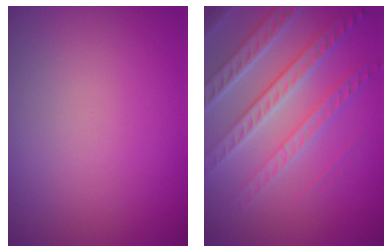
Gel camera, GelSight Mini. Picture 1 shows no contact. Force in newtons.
{"total": 6.8, "press": 4.9, "slide": 4.7}